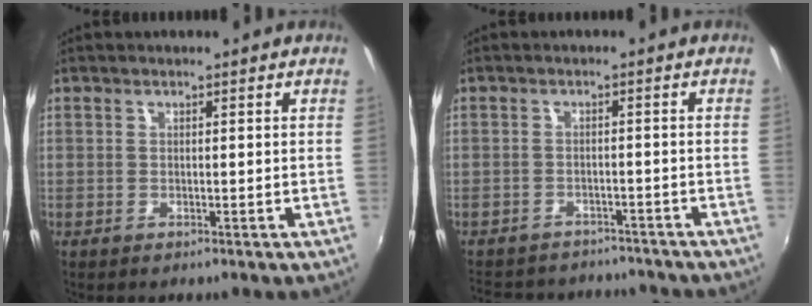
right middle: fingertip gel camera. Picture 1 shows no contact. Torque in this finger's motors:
{"motor_torque": [1.04, -1.11, 0.26, 0.11]}